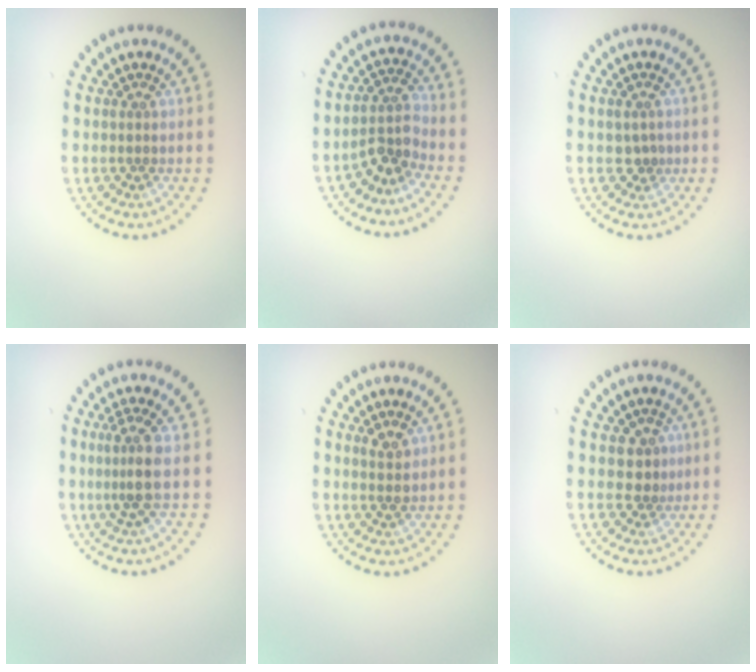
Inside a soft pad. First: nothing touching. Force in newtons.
{"total": 2.7, "press": 1.9, "slide": 1.9}
{"total": 1.2, "press": 1.1, "slide": 0.4}
{"total": 2.6, "press": 1.9, "slide": 1.8}
{"total": 1.5, "press": 1.4, "slide": 0.4}
{"total": 1.8, "press": 1.6, "slide": 0.9}